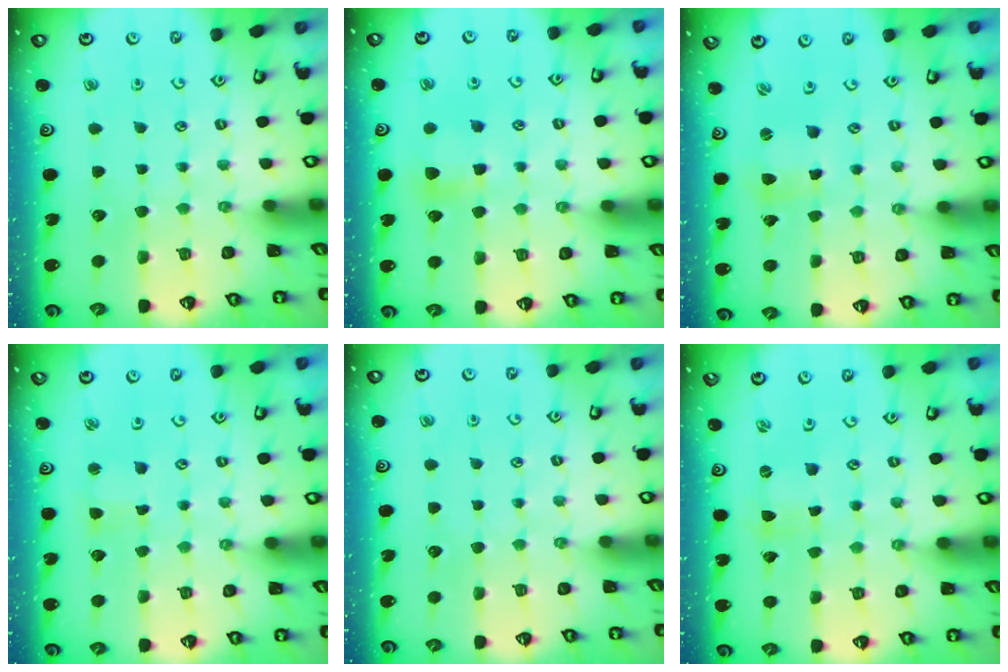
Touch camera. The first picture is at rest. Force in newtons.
{"total": 6.4, "press": 6.4, "slide": 0.6}
{"total": 2.9, "press": 2.9, "slide": 0.3}
{"total": 2.3, "press": 2.3, "slide": 0.3}
{"total": 0.0}
{"total": 0.0}